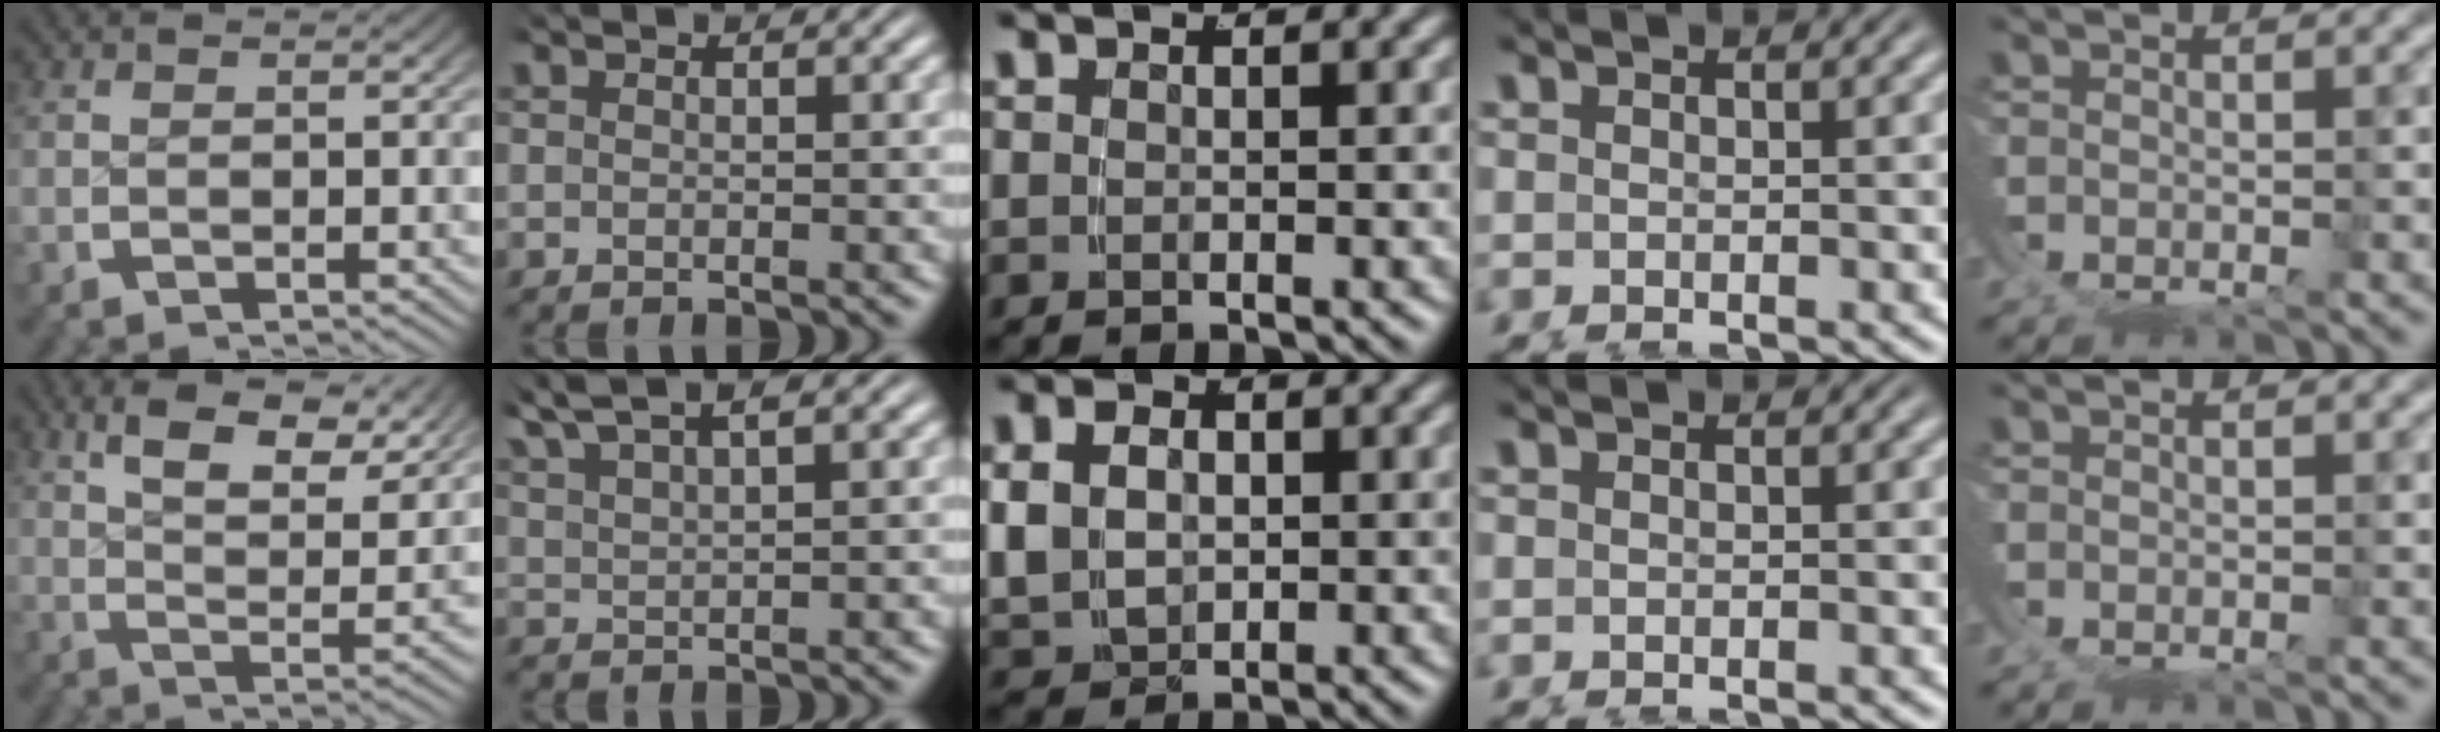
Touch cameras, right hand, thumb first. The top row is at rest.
{"thumb": {"total": 11.4, "force": [6.1, 4.8, 8.3], "torque": [-0.123, 0.018, 0.085]}, "index": {"total": 4.5, "force": [3.4, 1.7, 2.3], "torque": [-0.054, 0.008, 0.060]}, "middle": {"total": 5.2, "force": [0.4, 4.3, 2.9], "torque": [-0.065, -0.021, 0.016]}, "ring": {"total": 0.7, "force": [-0.7, -0.1, 0.0], "torque": [-0.001, -0.001, -0.013]}}